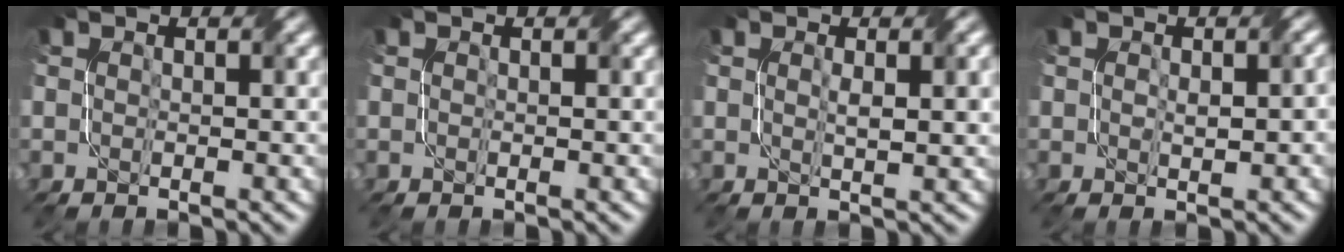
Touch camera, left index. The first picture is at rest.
{"total": 0.0}
{"total": 1.9, "force": [0.3, 0.3, 1.9], "torque": [-0.031, 0.001, 0.007]}
{"total": 1.8, "force": [0.0, 0.9, 1.5], "torque": [-0.027, -0.001, 0.005]}